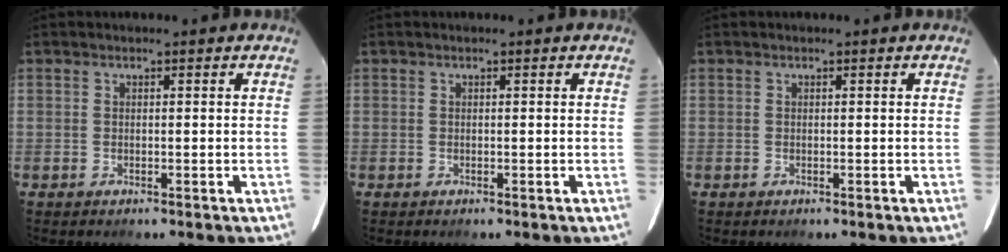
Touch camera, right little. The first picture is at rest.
{"total": 0.0}
{"total": 0.0}